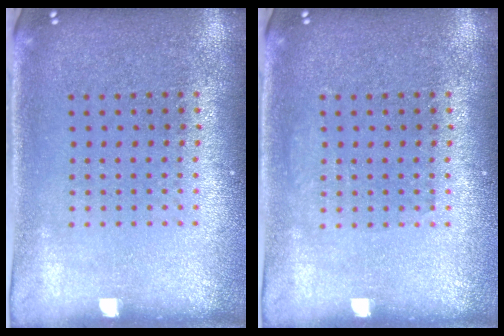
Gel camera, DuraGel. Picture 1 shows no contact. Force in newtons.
{"total": 0.6, "press": 0.6, "slide": 0.1}